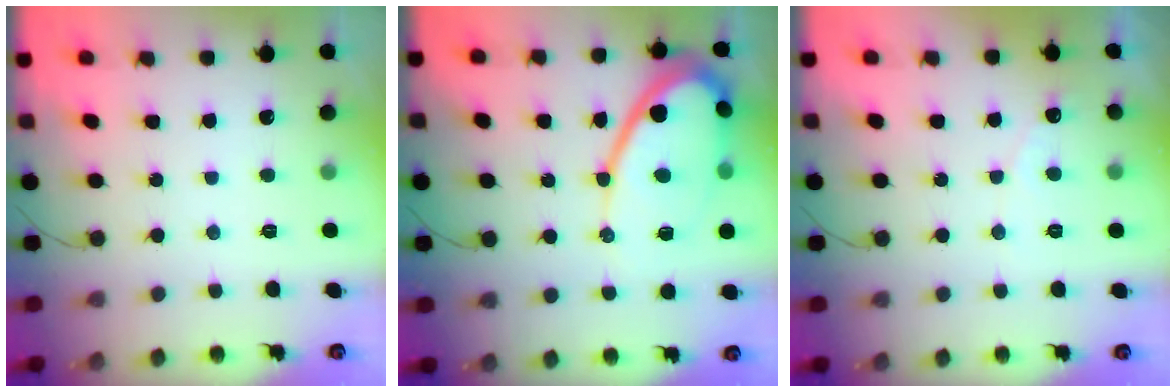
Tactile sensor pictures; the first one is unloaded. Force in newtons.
{"total": 14.4, "press": 14.4, "slide": 1.6}
{"total": 2.7, "press": 2.7, "slide": 0.1}